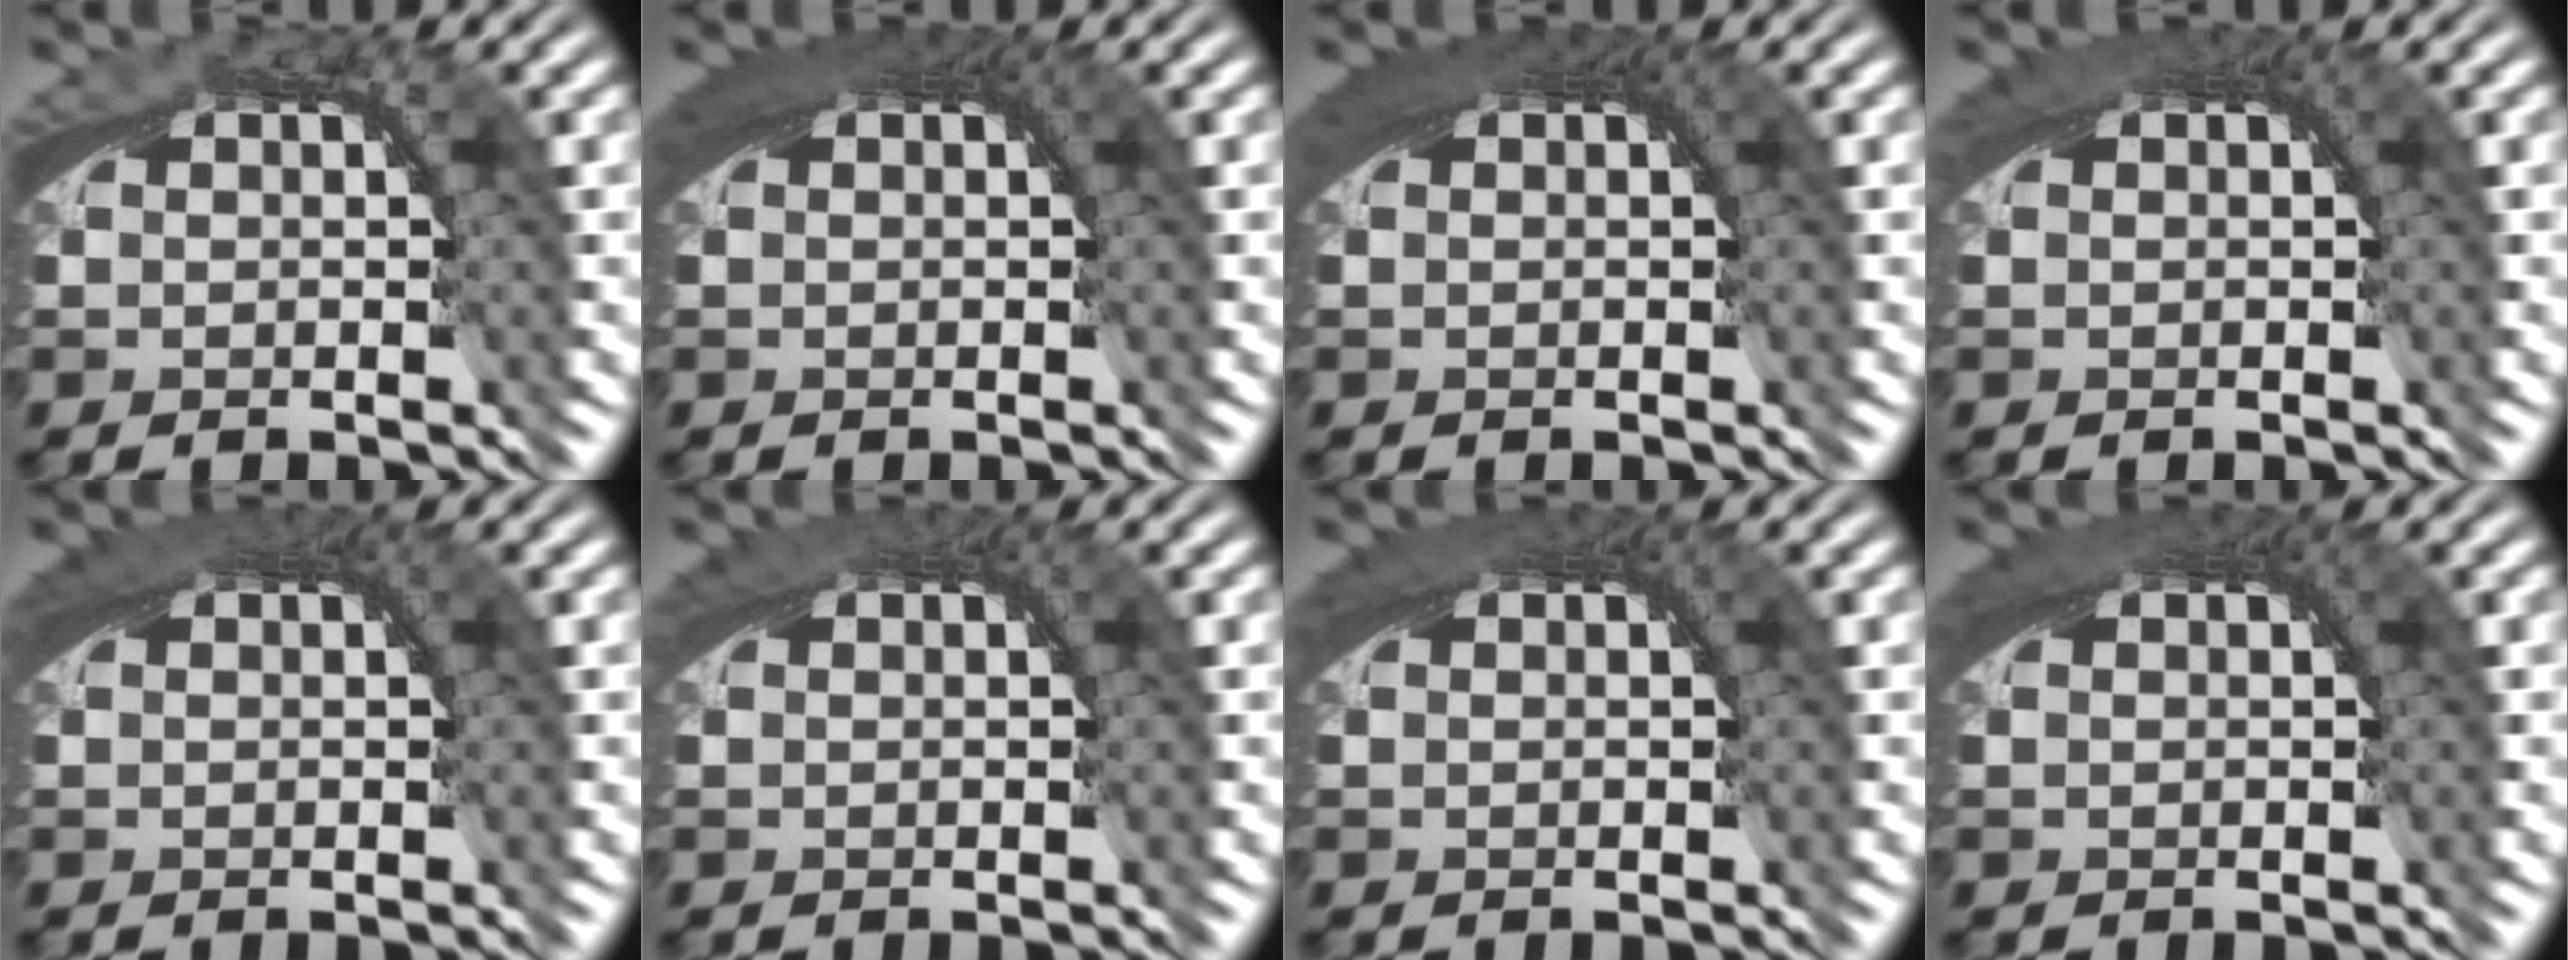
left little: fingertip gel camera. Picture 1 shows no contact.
{"total": 3.1, "force": [0.8, 1.6, 2.5], "torque": [-0.040, -0.006, 0.014]}
{"total": 3.2, "force": [0.9, 1.7, 2.6], "torque": [-0.041, -0.006, 0.016]}
{"total": 1.9, "force": [0.6, 1.1, 1.4], "torque": [-0.023, -0.005, 0.010]}
{"total": 2.2, "force": [0.6, 1.3, 1.7], "torque": [-0.026, -0.004, 0.010]}
{"total": 1.7, "force": [0.5, 1.1, 1.3], "torque": [-0.021, -0.005, 0.009]}
{"total": 2.5, "force": [0.6, 1.4, 1.9], "torque": [-0.031, -0.006, 0.011]}
{"total": 2.6, "force": [0.7, 1.5, 2.1], "torque": [-0.034, -0.005, 0.011]}